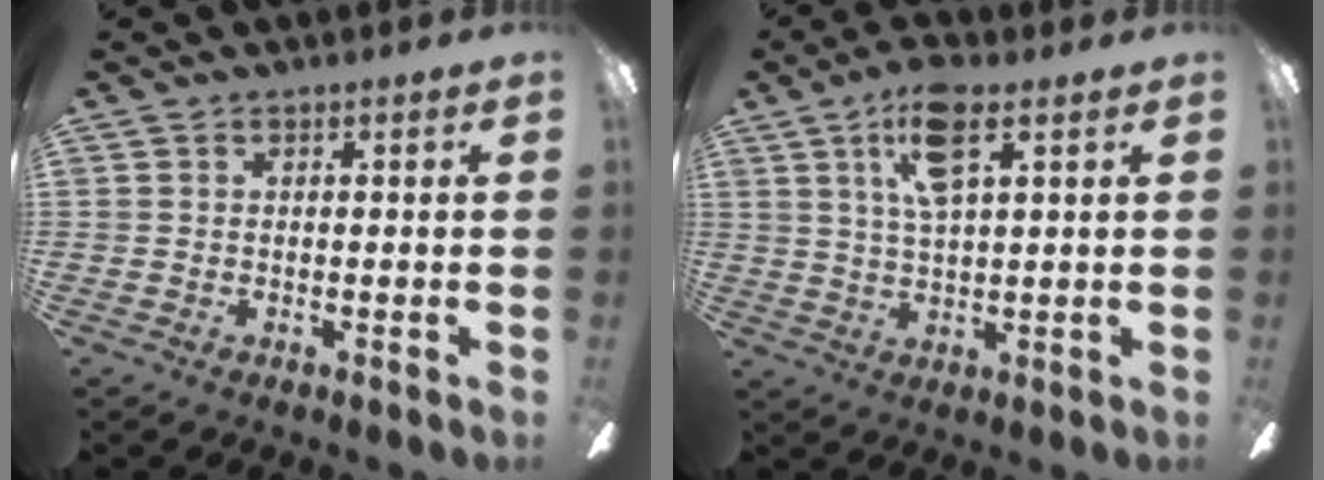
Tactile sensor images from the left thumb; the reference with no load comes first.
{"total": 9.7, "force": [5.1, 3.2, 7.6], "torque": [-0.142, 0.001, 0.087]}